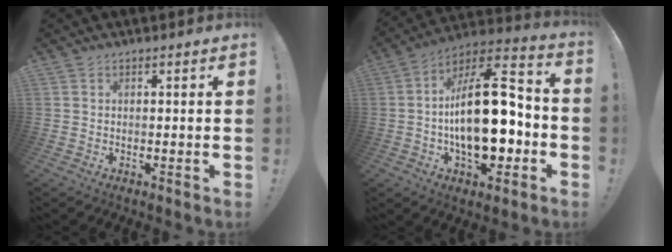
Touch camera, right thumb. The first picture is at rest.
{"total": 24.0, "force": [-2.8, 12.0, 20.6], "torque": [-0.333, 0.022, -0.040]}